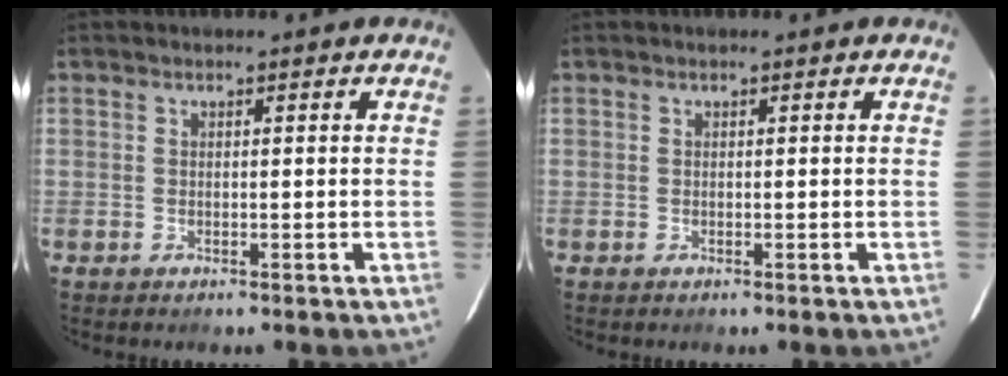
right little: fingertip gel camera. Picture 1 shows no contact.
{"total": 0.0}